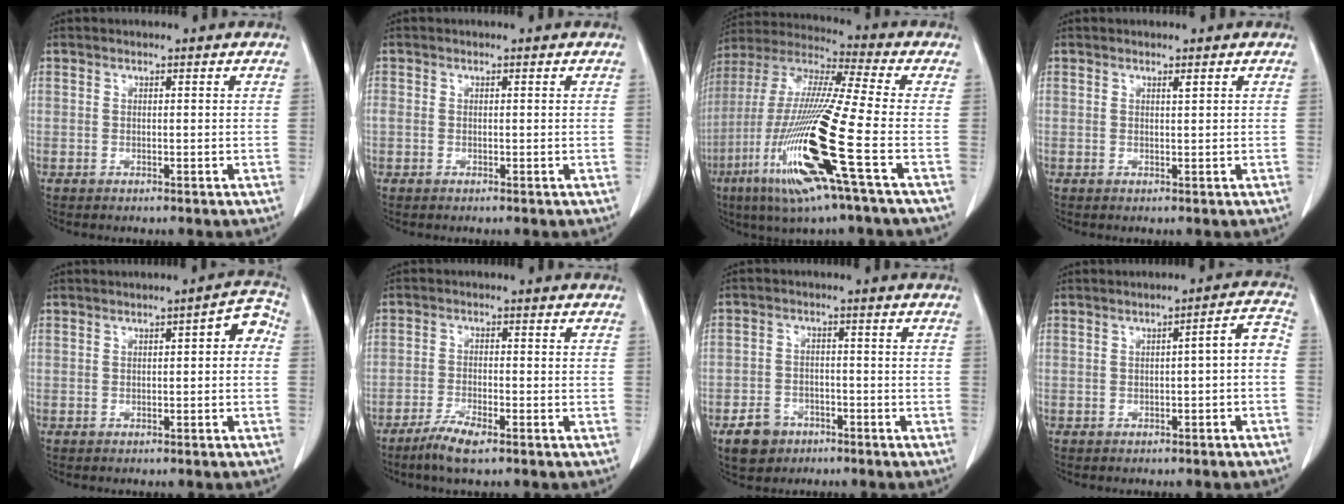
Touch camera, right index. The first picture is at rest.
{"total": 0.7, "force": [0.0, 0.6, 0.3], "torque": [-0.012, 0.011, 0.002]}
{"total": 20.4, "force": [-7.3, -0.2, 19.0], "torque": [-0.417, -0.036, -0.150]}
{"total": 0.5, "force": [0.3, -0.1, 0.4], "torque": [-0.010, -0.004, 0.007]}
{"total": 3.7, "force": [0.1, 1.2, 3.5], "torque": [-0.036, 0.022, -0.004]}
{"total": 4.9, "force": [-3.5, 0.6, 3.3], "torque": [-0.071, -0.010, -0.065]}
{"total": 5.4, "force": [-3.3, 4.0, 1.5], "torque": [-0.030, 0.006, -0.049]}
{"total": 4.3, "force": [-1.2, 0.7, 4.0], "torque": [-0.049, 0.021, -0.015]}